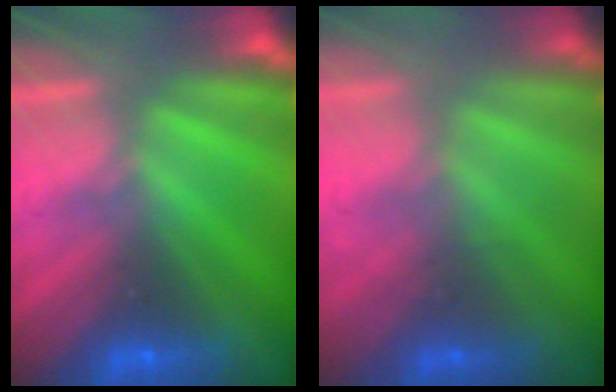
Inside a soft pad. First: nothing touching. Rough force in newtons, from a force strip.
{"total": 1.6}